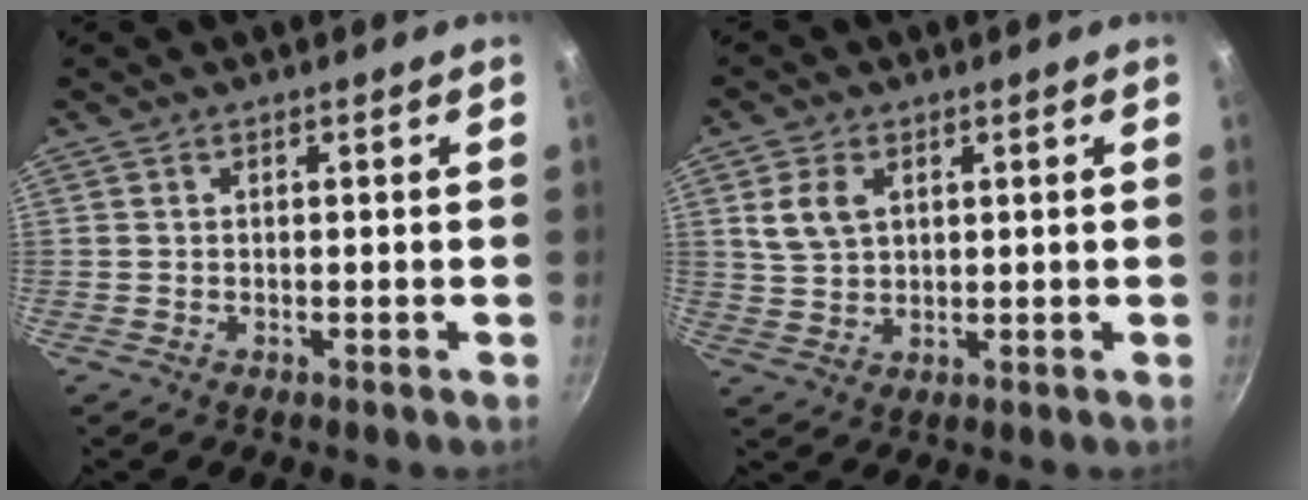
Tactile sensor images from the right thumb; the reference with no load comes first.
{"total": 5.8, "force": [2.1, 3.8, 3.8], "torque": [-0.065, -0.003, 0.043]}